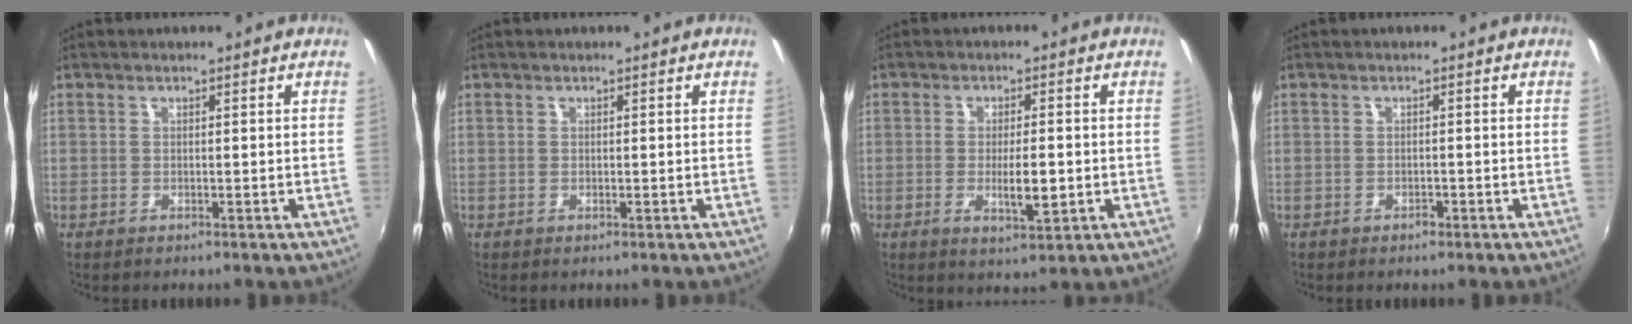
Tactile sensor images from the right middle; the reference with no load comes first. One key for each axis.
{"total": 0.0}
{"total": 5.8, "fx": -1.1, "fy": 1.6, "fz": 5.4, "tx": -0.095, "ty": -0.010, "tz": -0.014}
{"total": 0.9, "fx": -0.7, "fy": 0.5, "fz": 0.0, "tx": -0.001, "ty": -0.002, "tz": -0.011}